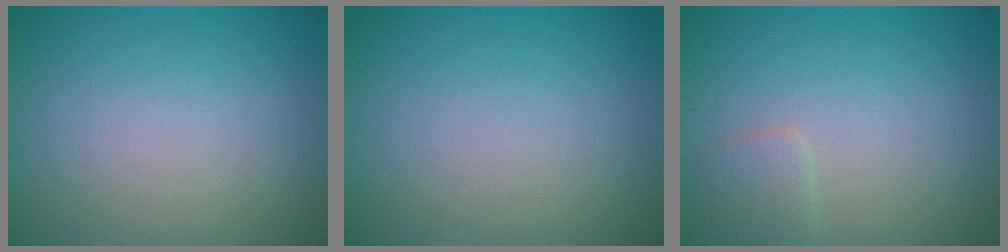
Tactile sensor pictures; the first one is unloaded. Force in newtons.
{"total": 0.0}
{"total": 1.4, "press": 1.4, "slide": 0.0}